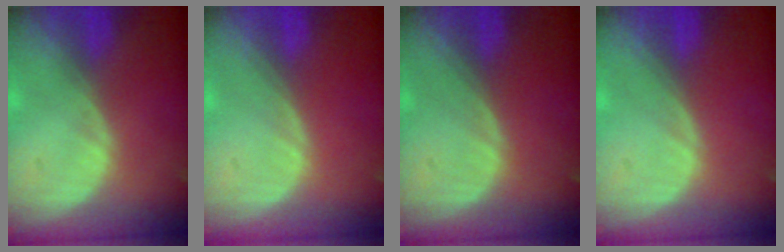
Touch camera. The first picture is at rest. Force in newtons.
{"total": 0.0}
{"total": 0.0}
{"total": 0.0}